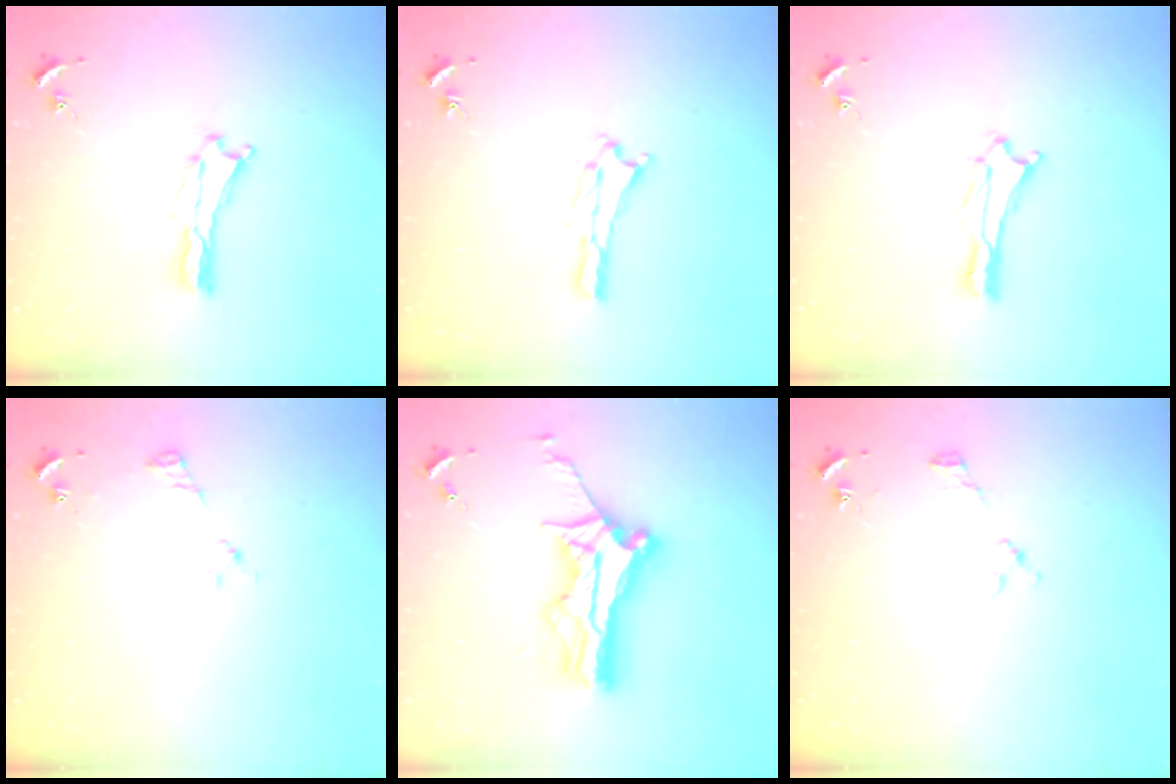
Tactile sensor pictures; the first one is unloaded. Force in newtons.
{"total": 1.2, "press": 1.1, "slide": 0.2}
{"total": 1.9, "press": 1.9, "slide": 0.1}
{"total": 2.5, "press": 2.5, "slide": 0.3}
{"total": 12.2, "press": 12.1, "slide": 1.1}
{"total": 2.2, "press": 2.2, "slide": 0.3}